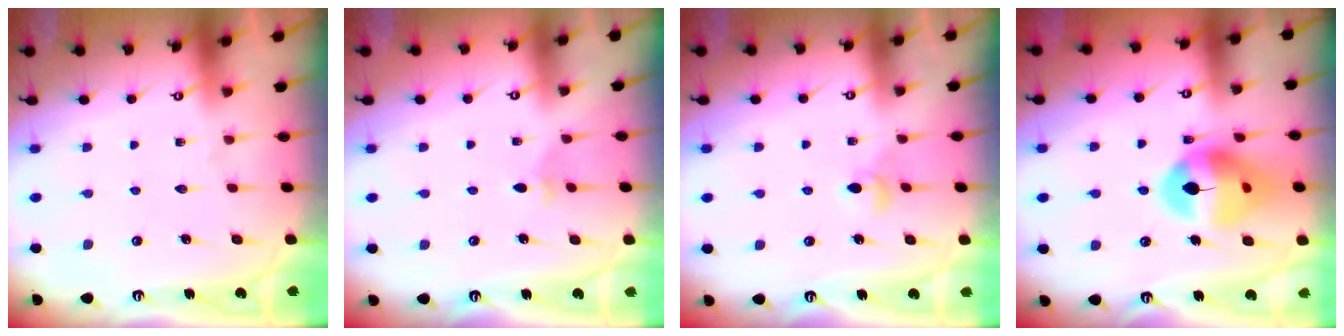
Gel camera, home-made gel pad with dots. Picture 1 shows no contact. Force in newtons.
{"total": 2.9, "press": 2.8, "slide": 0.8}
{"total": 3.7, "press": 3.6, "slide": 0.7}
{"total": 15.6, "press": 15.5, "slide": 1.8}